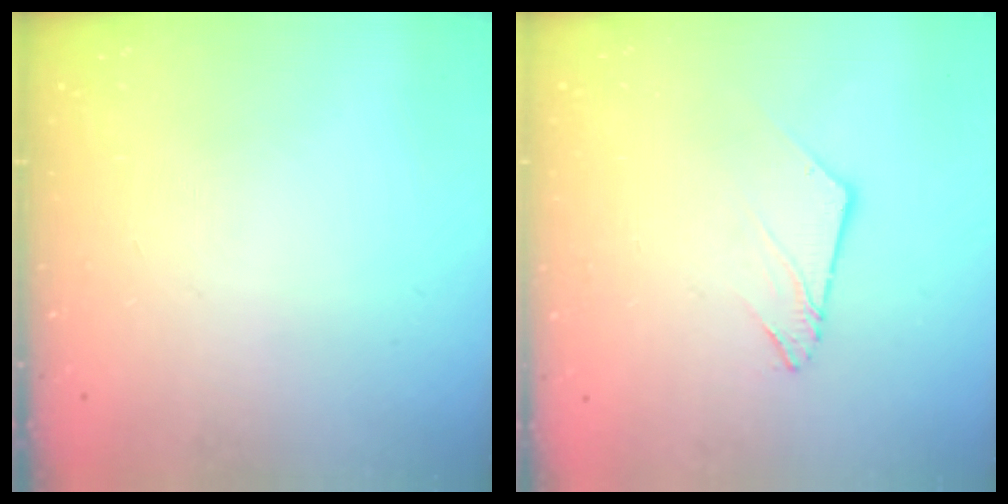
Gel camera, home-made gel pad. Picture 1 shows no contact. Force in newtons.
{"total": 6.2, "press": 6.2, "slide": 0.6}